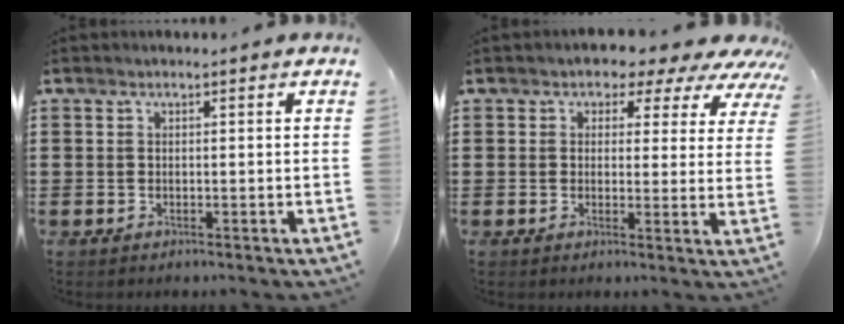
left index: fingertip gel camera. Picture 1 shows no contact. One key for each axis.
{"total": 3.4, "fx": 2.4, "fy": 2.1, "fz": 0.9, "tx": -0.023, "ty": -0.015, "tz": 0.035}